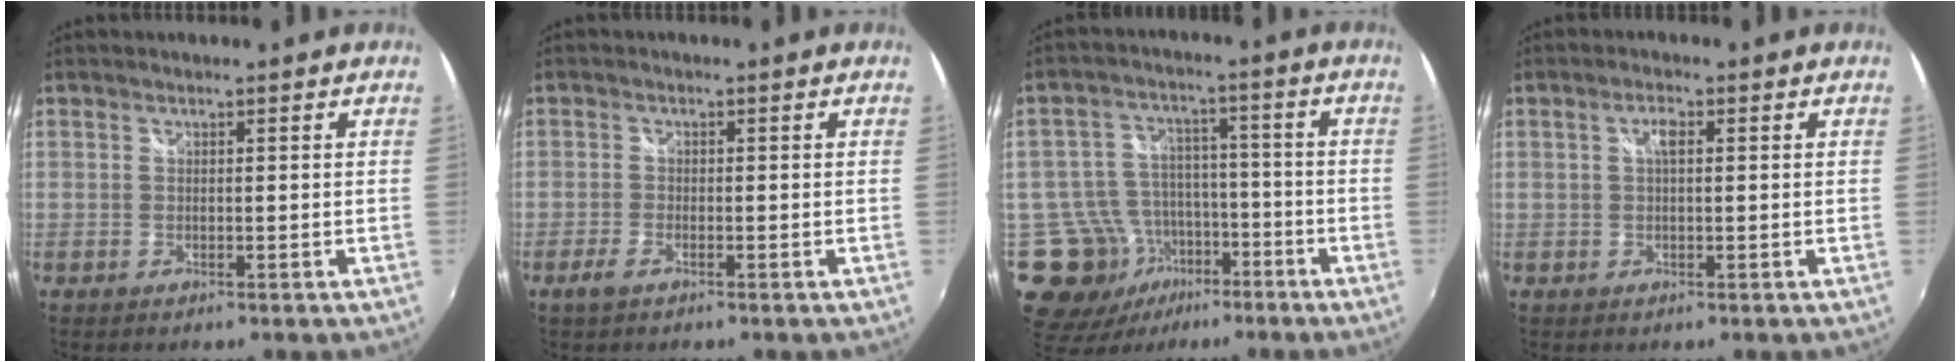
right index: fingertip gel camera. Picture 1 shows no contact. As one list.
[{"total": 2.4, "force": [-1.6, 0.9, 1.5], "torque": [-0.039, -0.003, -0.034]}, {"total": 13.6, "force": [-6.9, 10.6, 5.0], "torque": [-0.125, 0.016, -0.100]}, {"total": 2.2, "force": [0.5, 0.8, 2.0], "torque": [-0.037, 0.006, 0.005]}]